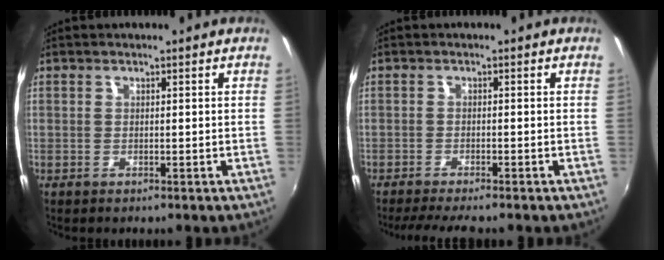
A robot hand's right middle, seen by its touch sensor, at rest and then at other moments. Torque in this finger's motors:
{"motor_torque": [0.96, -0.93, 0.18, 0.13]}